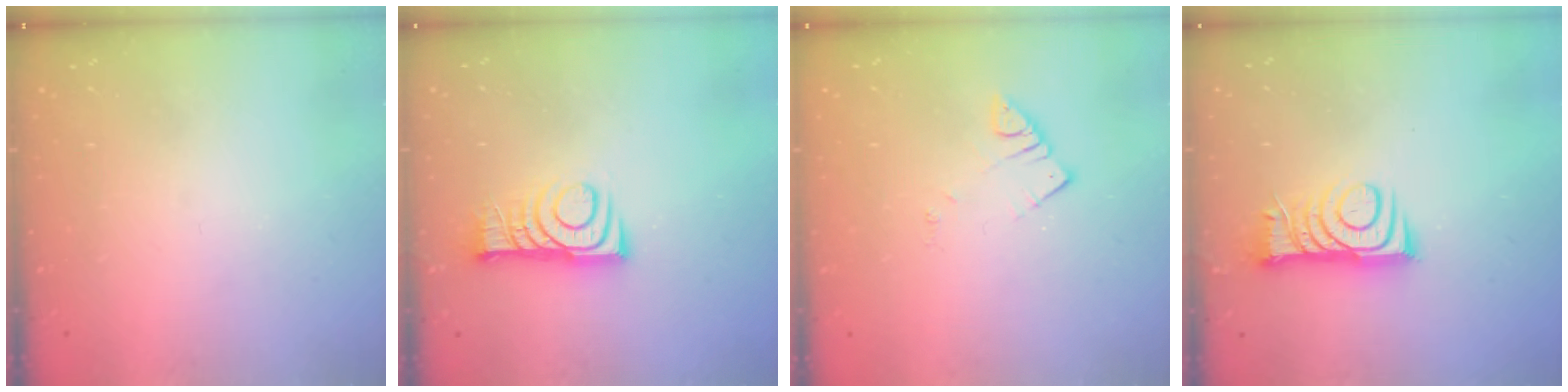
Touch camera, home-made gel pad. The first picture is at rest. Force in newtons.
{"total": 8.7, "press": 8.7, "slide": 0.8}
{"total": 2.8, "press": 2.7, "slide": 0.3}
{"total": 9.2, "press": 9.2, "slide": 0.3}